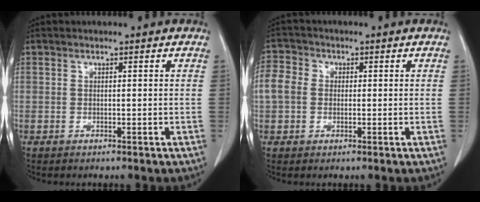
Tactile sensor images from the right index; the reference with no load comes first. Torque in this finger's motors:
{"motor_torque": [0.70, -0.04, 0.46, 0.08]}